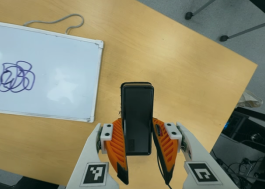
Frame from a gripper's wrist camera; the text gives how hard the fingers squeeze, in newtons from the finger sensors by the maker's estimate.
{"total": 4.7, "left": 3.4, "right": 6.0}